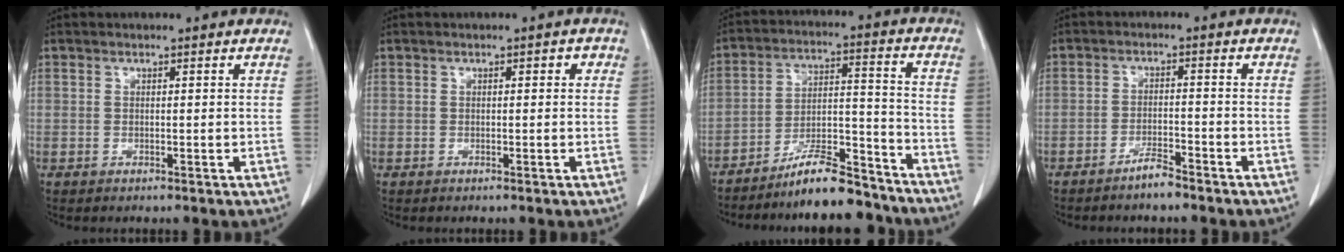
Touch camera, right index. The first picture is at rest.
{"total": 1.0, "force": [0.1, 0.6, 0.8], "torque": [-0.007, 0.009, -0.001]}
{"total": 12.6, "force": [-11.1, 2.1, 5.6], "torque": [-0.083, 0.022, -0.187]}
{"total": 3.2, "force": [-2.8, 0.3, 1.6], "torque": [-0.030, -0.001, -0.051]}